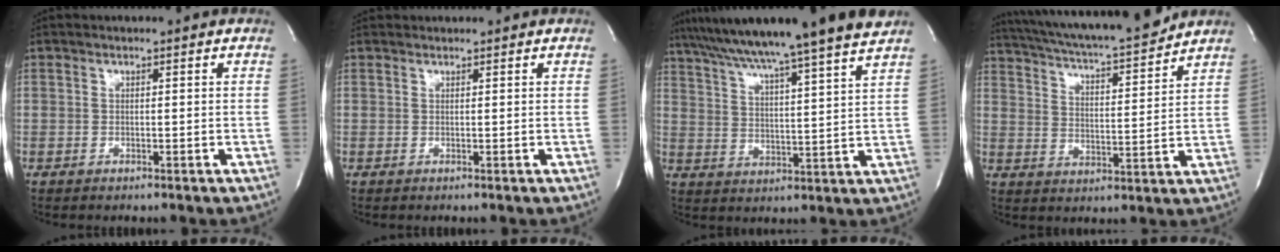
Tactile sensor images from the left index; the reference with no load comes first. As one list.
[{"total": 1.3, "force": [1.3, 0.3, 0.0], "torque": [-0.005, 0.019, 0.024]}, {"total": 20.1, "force": [17.0, -1.9, 10.4], "torque": [-0.178, -0.005, 0.247]}, {"total": 17.6, "force": [16.0, 0.8, 7.3], "torque": [-0.128, 0.003, 0.247]}]